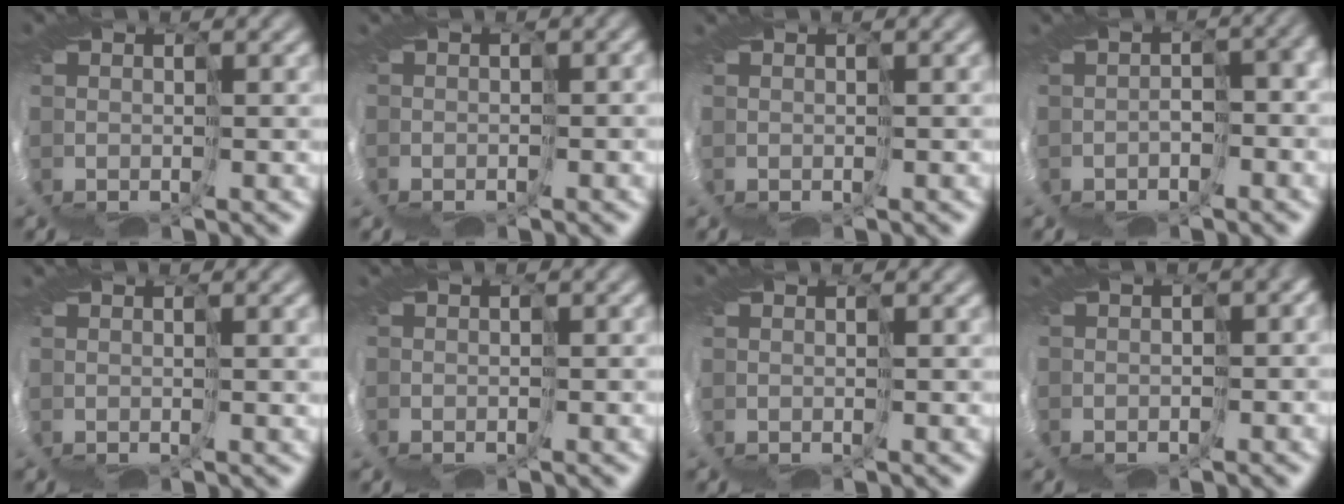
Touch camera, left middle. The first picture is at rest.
{"total": 2.3, "force": [-1.9, 0.9, 0.8], "torque": [-0.007, 0.001, -0.028]}
{"total": 0.6, "force": [-0.2, -0.4, -0.4], "torque": [0.012, 0.001, -0.001]}
{"total": 2.5, "force": [-1.7, 0.8, 1.7], "torque": [-0.024, -0.009, -0.025]}
{"total": 1.0, "force": [0.5, -0.5, 0.7], "torque": [-0.006, 0.004, 0.005]}
{"total": 1.8, "force": [-1.6, 0.6, 0.4], "torque": [-0.002, 0.001, -0.026]}
{"total": 0.0}
{"total": 3.2, "force": [-2.3, 1.5, 1.6], "torque": [-0.020, 0.000, -0.029]}